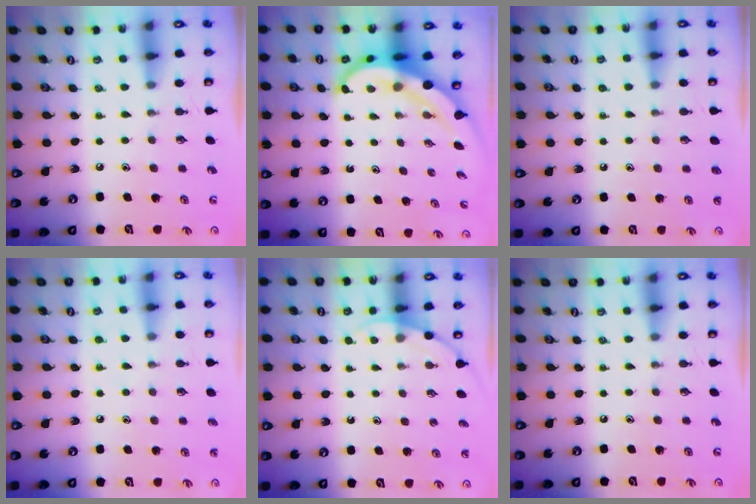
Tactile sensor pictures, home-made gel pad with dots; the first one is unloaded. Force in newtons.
{"total": 5.7, "press": 5.5, "slide": 1.6}
{"total": 1.1, "press": 1.1, "slide": 0.3}
{"total": 5.7, "press": 5.6, "slide": 1.2}
{"total": 4.0, "press": 4.0, "slide": 0.3}
{"total": 0.0}